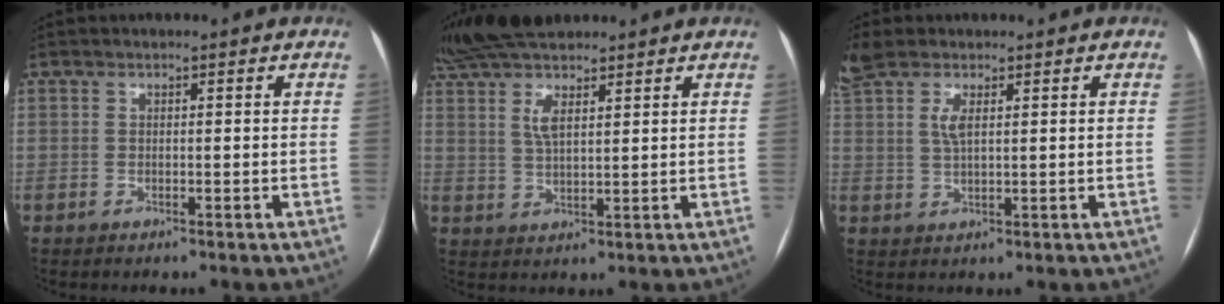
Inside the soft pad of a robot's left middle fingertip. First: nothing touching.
{"total": 11.6, "force": [8.5, 3.0, 7.3], "torque": [-0.146, 0.024, 0.152]}
{"total": 5.6, "force": [2.9, 2.0, 4.3], "torque": [-0.111, 0.013, 0.062]}